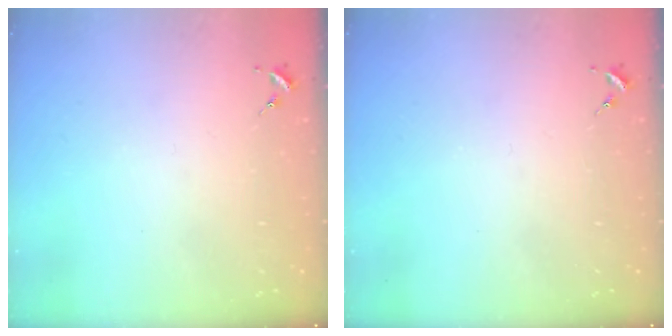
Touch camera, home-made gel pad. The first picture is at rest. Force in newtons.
{"total": 0.0}